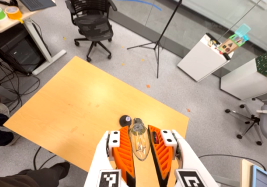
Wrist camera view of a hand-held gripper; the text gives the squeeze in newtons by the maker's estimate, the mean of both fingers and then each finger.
{"total": 14.7, "left": 15.8, "right": 13.6}